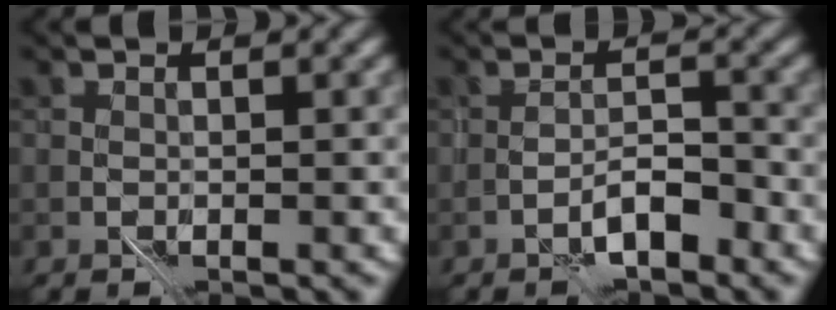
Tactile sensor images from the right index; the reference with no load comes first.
{"total": 2.4, "force": [-1.7, 0.6, 1.6], "torque": [-0.020, 0.009, -0.031]}